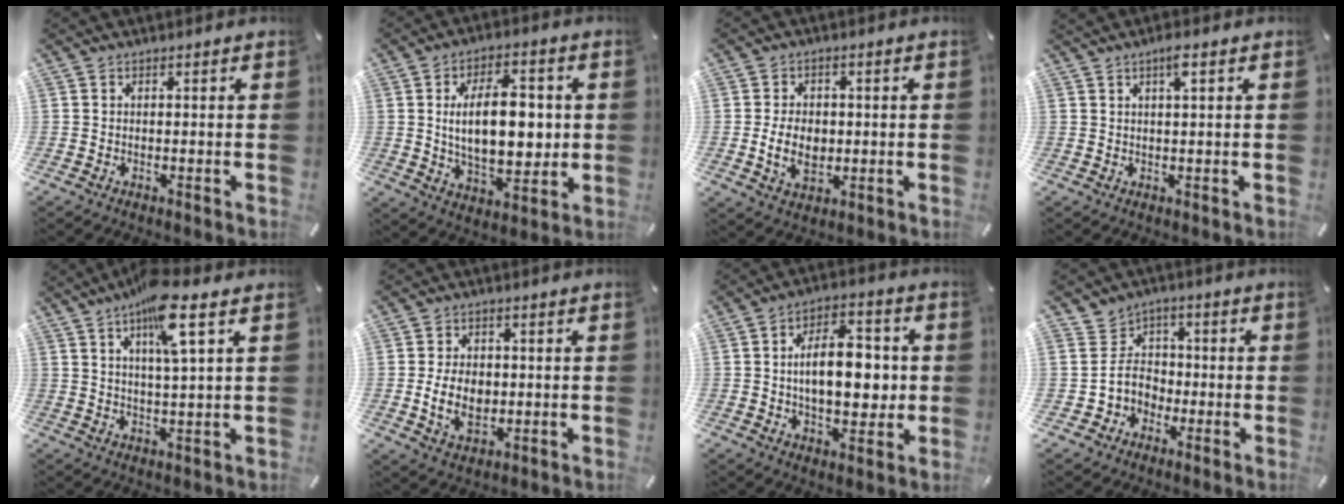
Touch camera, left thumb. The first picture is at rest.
{"total": 15.8, "force": [1.3, 8.8, 13.1], "torque": [-0.222, 0.000, 0.017]}
{"total": 8.1, "force": [-0.8, 5.9, 5.4], "torque": [-0.107, -0.001, -0.016]}
{"total": 2.9, "force": [1.5, 0.3, 2.5], "torque": [-0.052, 0.003, 0.024]}
{"total": 10.7, "force": [5.4, 1.8, 9.1], "torque": [-0.153, -0.014, 0.087]}
{"total": 8.6, "force": [-0.9, 6.3, 5.8], "torque": [-0.120, -0.002, -0.019]}
{"total": 13.8, "force": [0.3, 8.1, 11.1], "torque": [-0.159, 0.007, 0.004]}
{"total": 8.5, "force": [-1.1, 8.4, 1.0], "torque": [-0.026, 0.016, -0.017]}